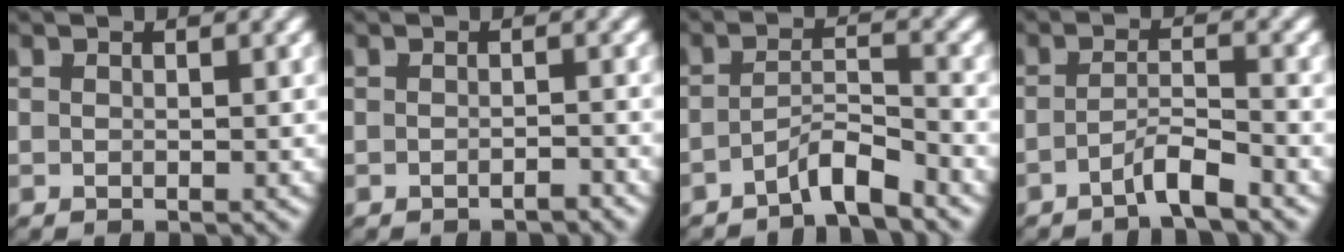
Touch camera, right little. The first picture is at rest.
{"total": 1.2, "force": [-1.1, -0.3, 0.0], "torque": [0.005, -0.003, -0.018]}
{"total": 3.5, "force": [-3.1, 0.2, 1.8], "torque": [-0.019, -0.011, -0.049]}
{"total": 2.8, "force": [-2.3, -0.1, 1.5], "torque": [-0.019, -0.010, -0.039]}